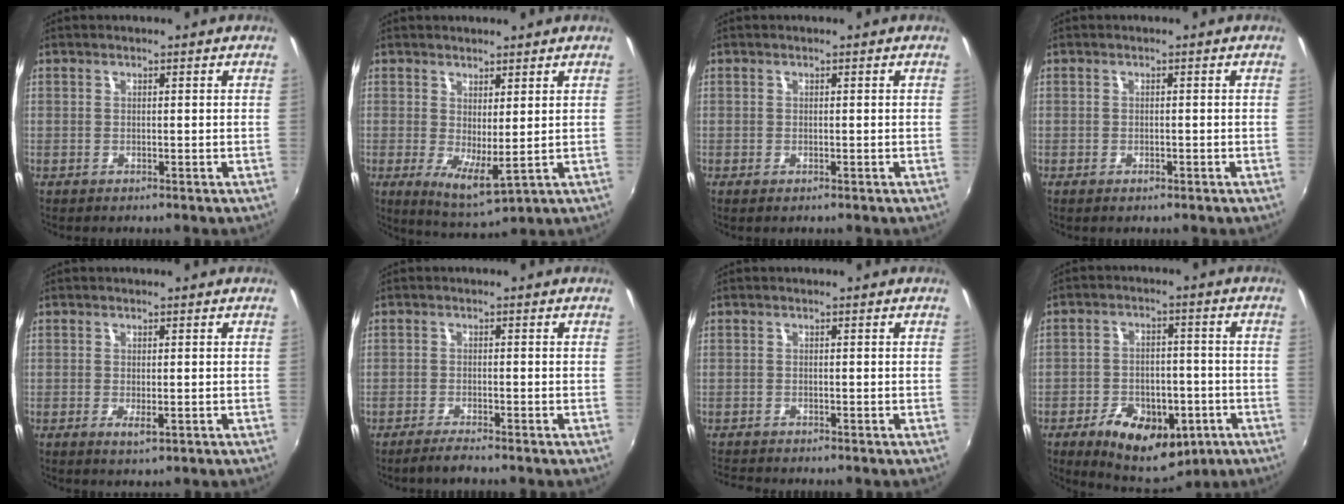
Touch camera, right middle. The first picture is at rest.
{"total": 6.1, "force": [0.9, 1.9, 5.7], "torque": [-0.090, -0.016, 0.024]}
{"total": 0.7, "force": [-0.4, 0.1, 0.6], "torque": [-0.010, -0.002, -0.006]}
{"total": 1.0, "force": [-0.7, 0.4, 0.6], "torque": [-0.011, -0.002, -0.011]}
{"total": 2.2, "force": [-0.6, 0.6, 2.0], "torque": [-0.037, -0.007, -0.007]}
{"total": 2.9, "force": [-2.5, -0.2, 1.5], "torque": [-0.043, -0.010, -0.050]}
{"total": 3.0, "force": [-2.9, 0.2, 0.9], "torque": [-0.026, -0.022, -0.055]}
{"total": 15.6, "force": [-7.8, 8.9, 10.2], "torque": [-0.197, -0.006, -0.100]}